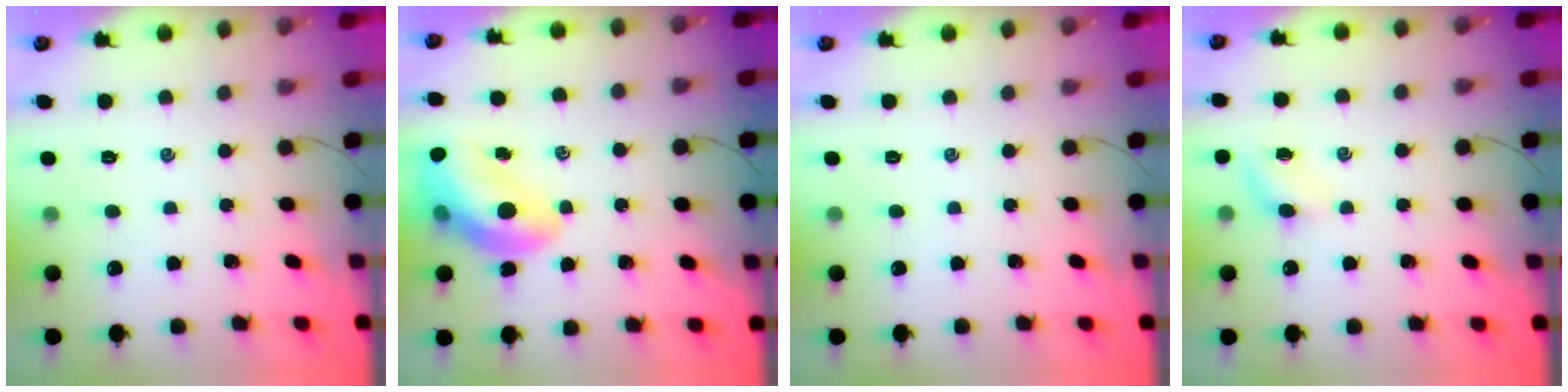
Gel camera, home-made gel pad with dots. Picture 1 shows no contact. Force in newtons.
{"total": 13.6, "press": 13.1, "slide": 3.9}
{"total": 0.0}
{"total": 3.8, "press": 3.6, "slide": 1.2}